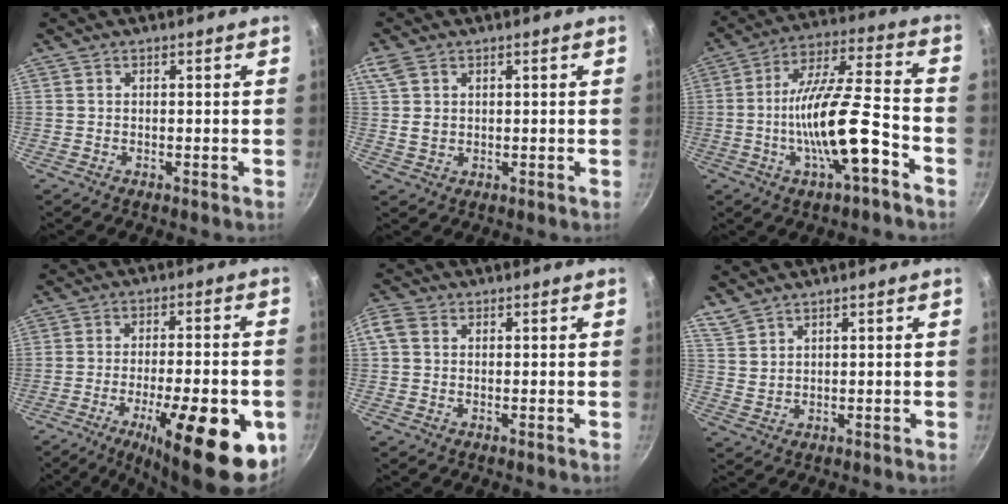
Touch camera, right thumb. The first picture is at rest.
{"total": 4.6, "force": [2.0, 3.2, 2.7], "torque": [-0.047, 0.000, 0.042]}
{"total": 16.8, "force": [-6.1, 4.4, 15.0], "torque": [-0.255, 0.041, -0.113]}
{"total": 22.5, "force": [-8.5, 7.4, 19.4], "torque": [-0.249, 0.010, -0.119]}
{"total": 3.2, "force": [0.7, 2.5, 1.8], "torque": [-0.039, 0.010, 0.005]}
{"total": 3.4, "force": [3.1, 1.1, 1.0], "torque": [-0.019, -0.008, 0.069]}